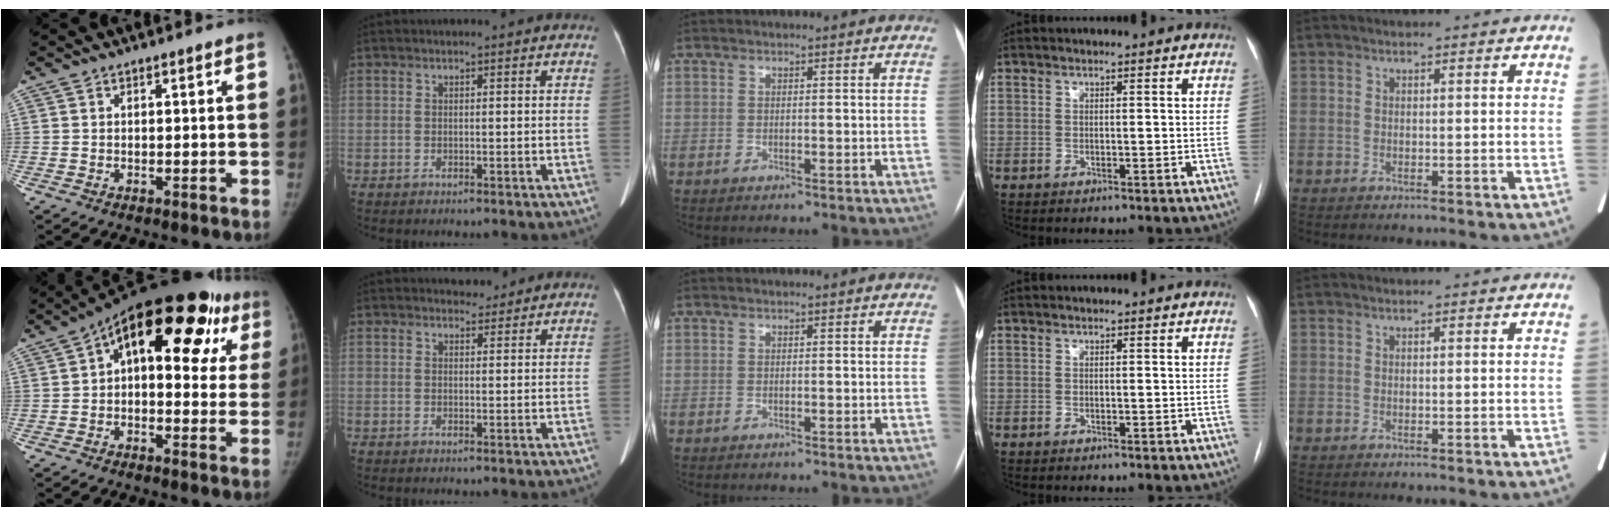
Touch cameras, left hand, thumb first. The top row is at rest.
{"thumb": {"total": 22.7, "force": [7.7, 12.2, 17.5], "torque": [-0.206, 0.043, 0.099]}, "index": {"total": 2.0, "force": [1.8, 0.8, -0.1], "torque": [0.003, -0.002, 0.025]}}